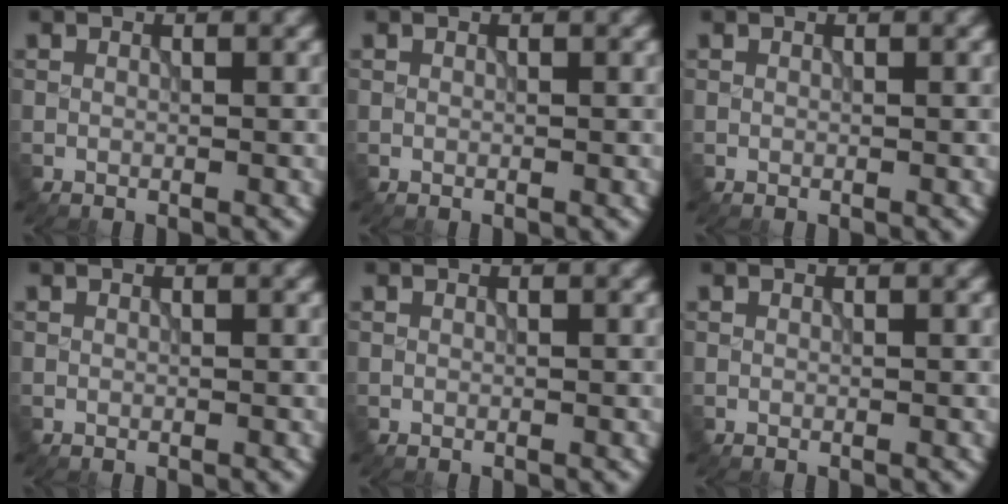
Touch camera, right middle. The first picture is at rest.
{"total": 0.0}
{"total": 0.0}
{"total": 0.0}
{"total": 0.0}
{"total": 0.0}